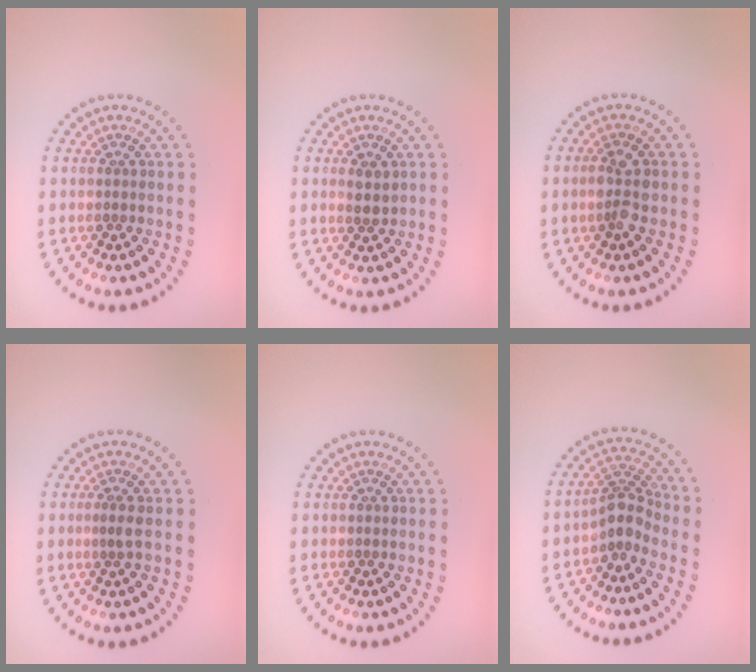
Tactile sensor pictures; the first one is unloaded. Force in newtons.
{"total": 1.5, "press": 1.4, "slide": 0.6}
{"total": 2.3, "press": 2.2, "slide": 0.6}
{"total": 1.0, "press": 0.6, "slide": 0.8}
{"total": 0.0}
{"total": 2.8, "press": 2.1, "slide": 1.8}